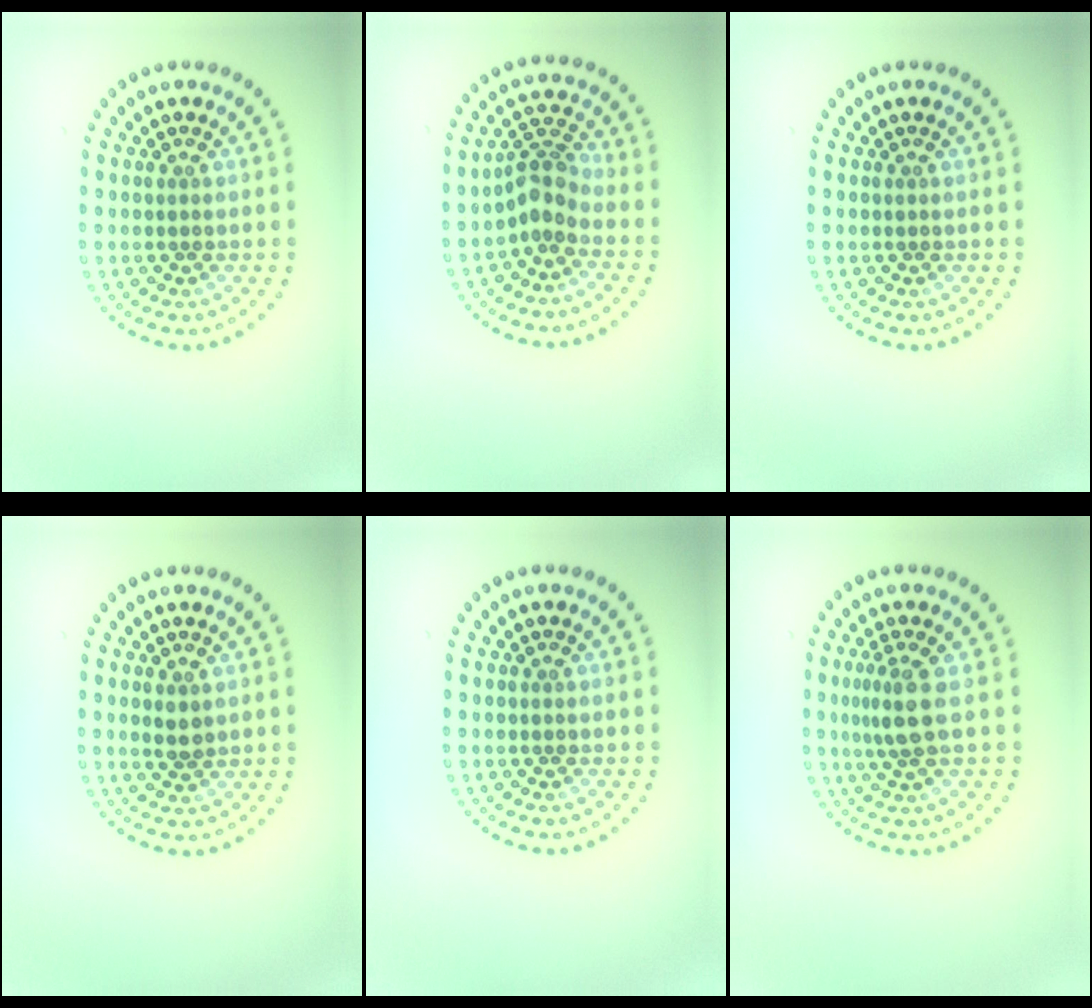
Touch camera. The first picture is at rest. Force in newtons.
{"total": 2.8, "press": 2.1, "slide": 1.8}
{"total": 0.0}
{"total": 1.4, "press": 1.3, "slide": 0.3}
{"total": 0.0}
{"total": 2.7, "press": 2.2, "slide": 1.6}